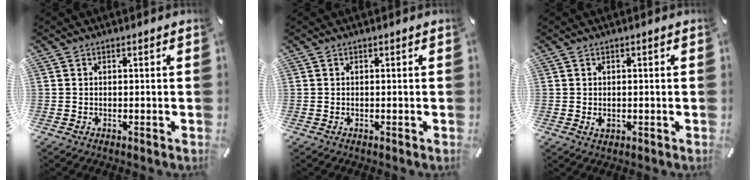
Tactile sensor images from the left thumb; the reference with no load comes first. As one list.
[{"total": 0.0}, {"total": 1.4, "force": [-0.3, 1.0, 1.0], "torque": [-0.018, 0.003, -0.006]}]